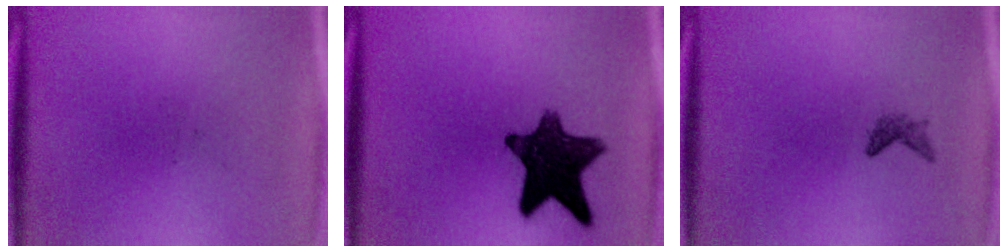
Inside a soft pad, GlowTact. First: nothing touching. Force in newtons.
{"total": 12.8}
{"total": 1.1}